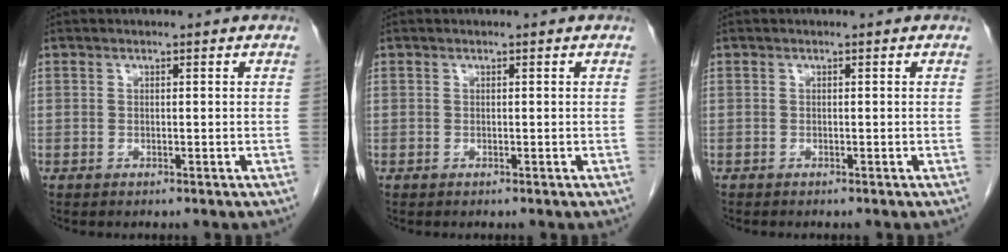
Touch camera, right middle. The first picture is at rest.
{"total": 0.0}
{"total": 0.0}